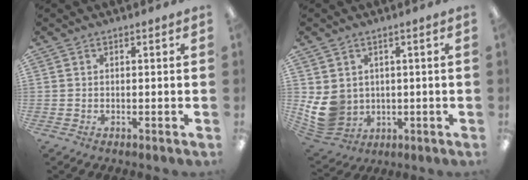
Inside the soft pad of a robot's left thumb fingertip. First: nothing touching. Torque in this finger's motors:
{"motor_torque": [1.05, 1.05, 0.56, -0.68, 0.09]}